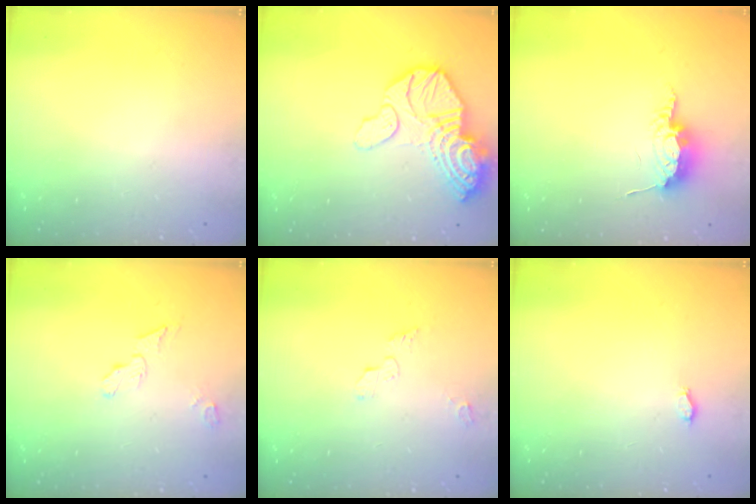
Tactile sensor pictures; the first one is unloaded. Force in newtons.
{"total": 22.6, "press": 19.8, "slide": 11.0}
{"total": 8.7, "press": 8.6, "slide": 0.9}
{"total": 5.3, "press": 5.3, "slide": 0.3}
{"total": 3.6, "press": 3.6, "slide": 0.0}
{"total": 2.3, "press": 2.0, "slide": 1.2}